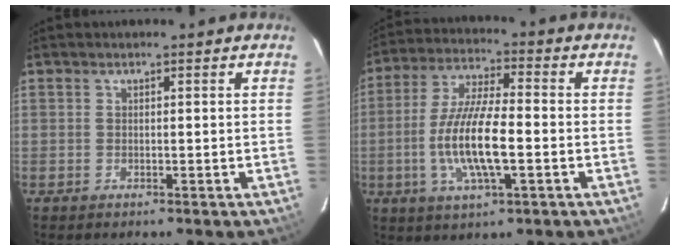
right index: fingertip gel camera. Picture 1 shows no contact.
{"total": 12.9, "force": [-2.9, 3.2, 12.2], "torque": [-0.247, -0.003, -0.055]}